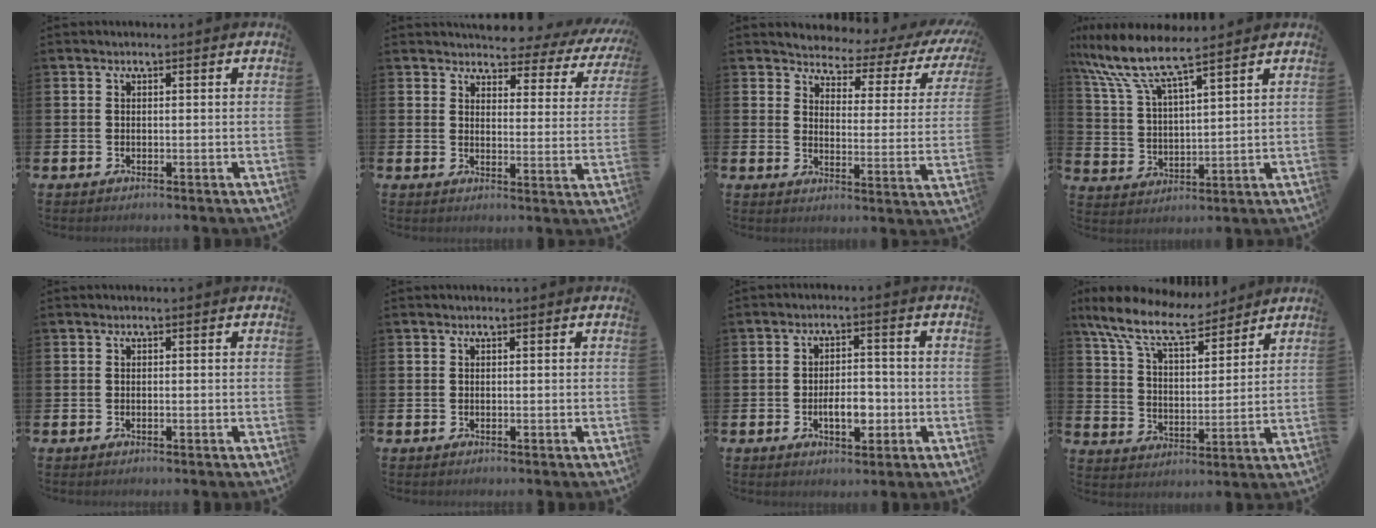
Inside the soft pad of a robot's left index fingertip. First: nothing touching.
{"total": 3.8, "force": [3.5, 1.3, 0.7], "torque": [-0.019, -0.035, 0.053]}
{"total": 2.8, "force": [2.5, 1.3, 0.6], "torque": [-0.025, -0.036, 0.029]}
{"total": 8.4, "force": [7.6, 1.1, 3.6], "torque": [-0.105, -0.036, 0.132]}
{"total": 0.0}
{"total": 0.0}
{"total": 4.7, "force": [-1.3, 2.4, 3.8], "torque": [-0.055, 0.002, -0.026]}
{"total": 10.1, "force": [8.8, 2.8, 4.1], "torque": [-0.119, -0.041, 0.158]}